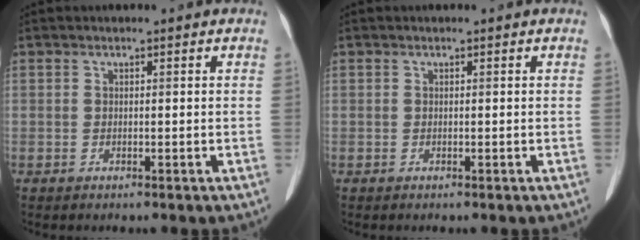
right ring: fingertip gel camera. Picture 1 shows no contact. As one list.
[{"total": 0.0}]